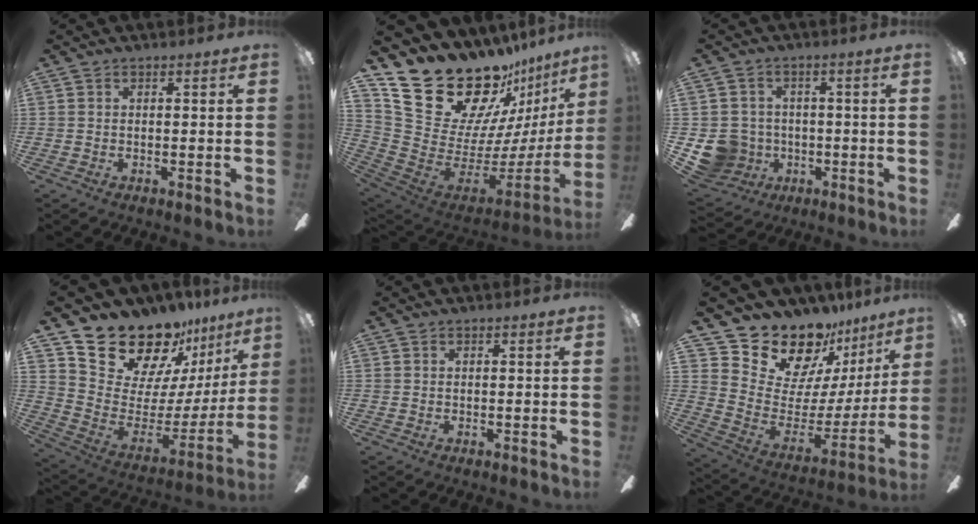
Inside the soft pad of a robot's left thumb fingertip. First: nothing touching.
{"total": 28.5, "force": [20.8, 13.7, 14.0], "torque": [-0.222, -0.154, 0.417]}
{"total": 9.0, "force": [-1.9, 8.5, 2.2], "torque": [-0.064, 0.015, -0.029]}
{"total": 21.8, "force": [18.8, 9.1, 6.4], "torque": [-0.111, -0.154, 0.347]}
{"total": 0.0}
{"total": 18.2, "force": [16.1, 7.3, 4.2], "torque": [-0.086, -0.146, 0.292]}